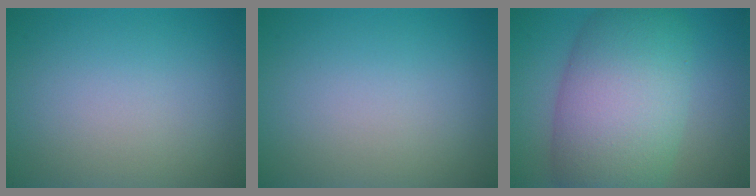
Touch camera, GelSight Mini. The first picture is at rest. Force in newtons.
{"total": 0.0}
{"total": 11.3, "press": 11.3, "slide": 0.3}